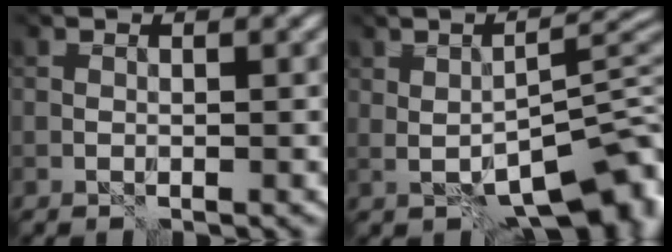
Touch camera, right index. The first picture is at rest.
{"total": 8.2, "force": [-2.8, 3.2, 7.0], "torque": [-0.089, 0.007, -0.041]}